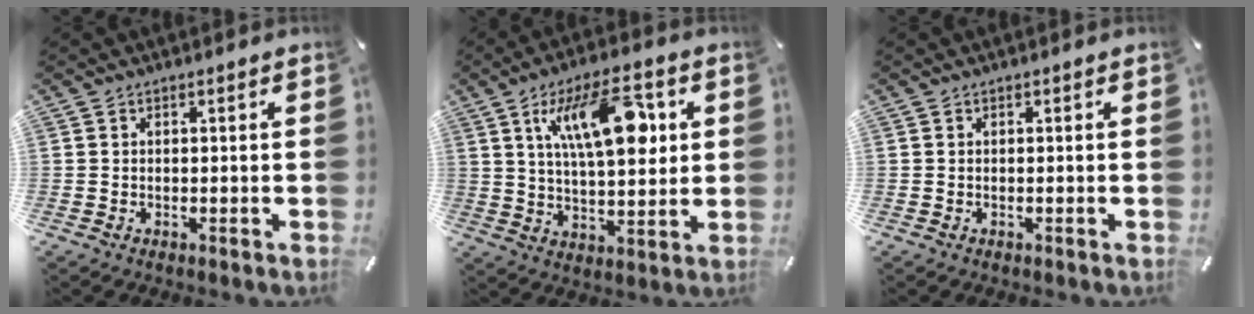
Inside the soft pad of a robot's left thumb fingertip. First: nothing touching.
{"total": 18.5, "force": [6.4, 8.3, 15.2], "torque": [-0.243, 0.000, 0.100]}
{"total": 0.0}